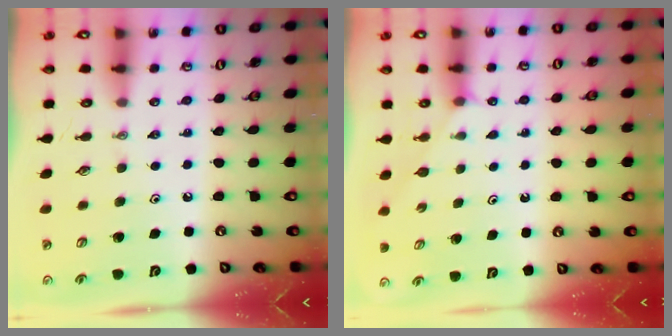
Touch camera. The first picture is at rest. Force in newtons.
{"total": 2.5, "press": 2.5, "slide": 0.3}